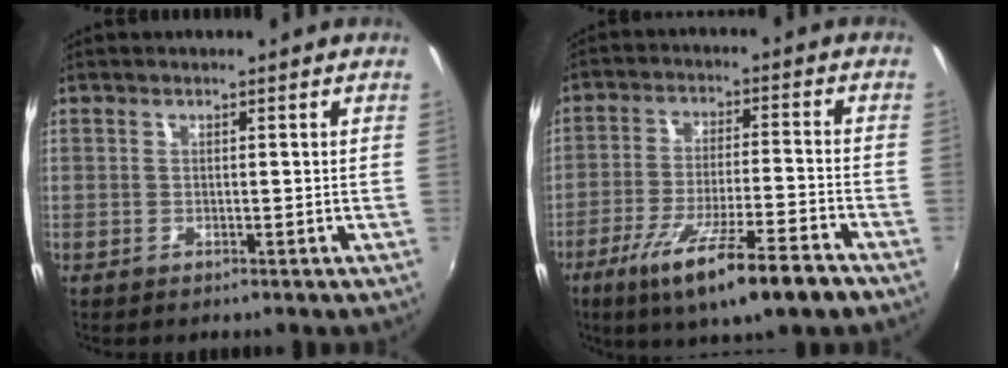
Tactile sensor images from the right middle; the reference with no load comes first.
{"total": 14.6, "force": [-9.3, 1.5, 11.1], "torque": [-0.212, -0.045, -0.156]}